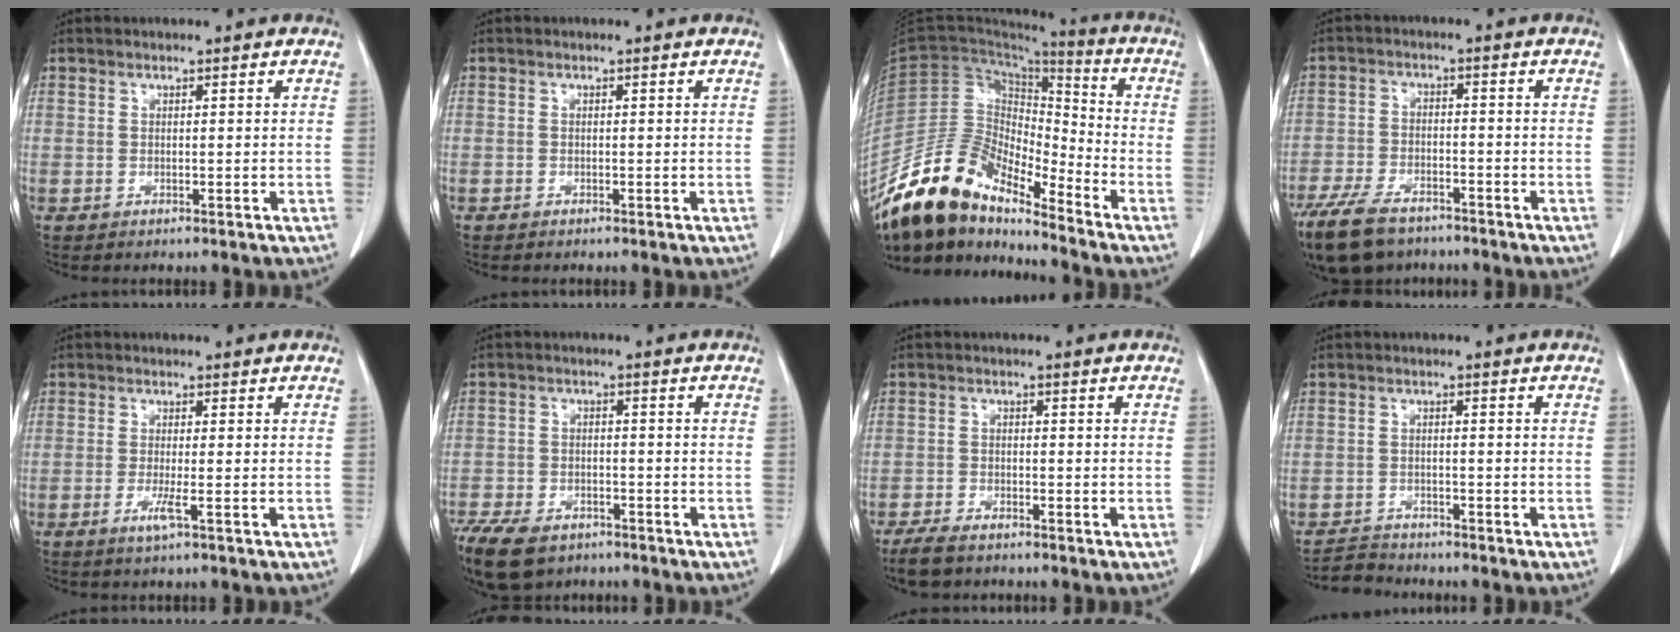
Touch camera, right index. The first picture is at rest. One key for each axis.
{"total": 0.0}
{"total": 14.6, "fx": -12.2, "fy": 4.5, "fz": 6.5, "tx": -0.120, "ty": 0.036, "tz": -0.234}
{"total": 10.8, "fx": -8.2, "fy": 4.3, "fz": 5.6, "tx": -0.109, "ty": -0.017, "tz": -0.143}
{"total": 2.5, "fx": -1.2, "fy": -0.3, "fz": 2.2, "tx": -0.044, "ty": -0.006, "tz": -0.026}
{"total": 13.7, "fx": -9.4, "fy": 7.3, "fz": 6.9, "tx": -0.172, "ty": -0.016, "tz": -0.153}
{"total": 4.4, "fx": -3.6, "fy": 1.2, "fz": 2.1, "tx": -0.044, "ty": -0.009, "tz": -0.069}
{"total": 3.0, "fx": -2.9, "fy": 0.3, "fz": -0.5, "tx": 0.007, "ty": -0.013, "tz": -0.055}